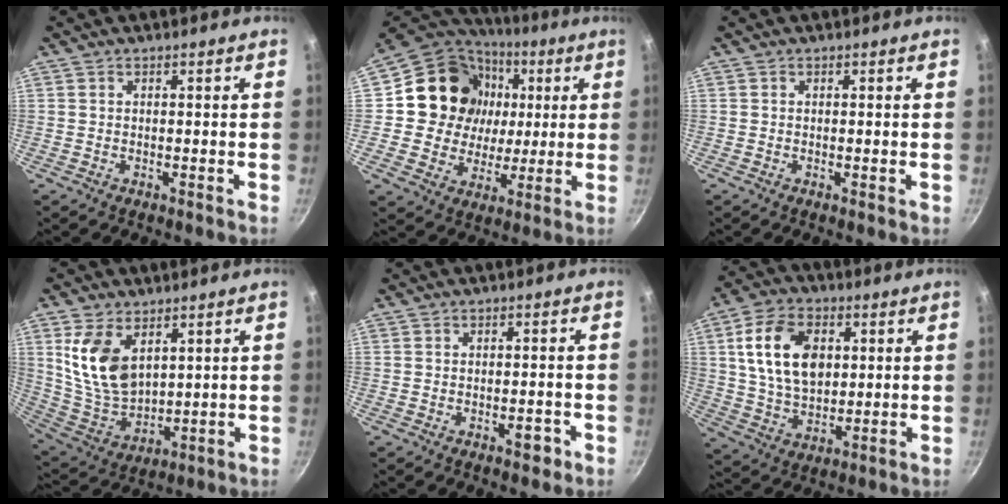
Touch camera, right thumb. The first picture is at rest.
{"total": 18.4, "force": [3.3, 16.5, 7.4], "torque": [-0.115, 0.009, 0.054]}
{"total": 0.6, "force": [-0.1, 0.1, 0.5], "torque": [-0.008, -0.001, -0.002]}
{"total": 13.0, "force": [4.8, 7.9, 9.1], "torque": [-0.158, -0.039, 0.109]}
{"total": 2.4, "force": [-1.3, 1.2, 1.7], "torque": [-0.015, 0.014, -0.015]}
{"total": 14.8, "force": [3.4, 9.8, 10.6], "torque": [-0.171, -0.005, 0.063]}